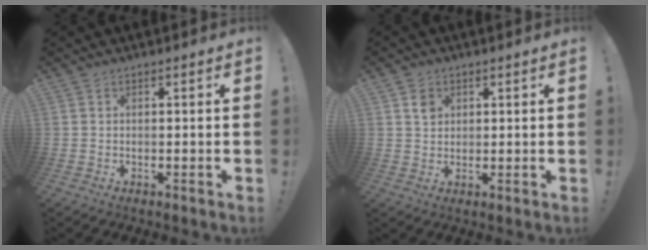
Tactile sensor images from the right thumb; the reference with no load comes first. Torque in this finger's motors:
{"motor_torque": [-0.01, 0.07, 0.41, 0.14, -0.03]}